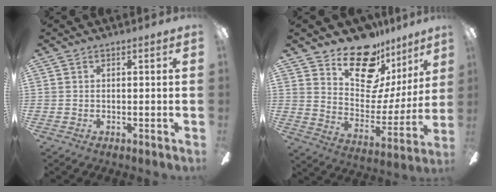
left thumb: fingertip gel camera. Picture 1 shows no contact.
{"total": 19.4, "force": [14.2, 9.9, 8.7], "torque": [-0.134, -0.103, 0.253]}